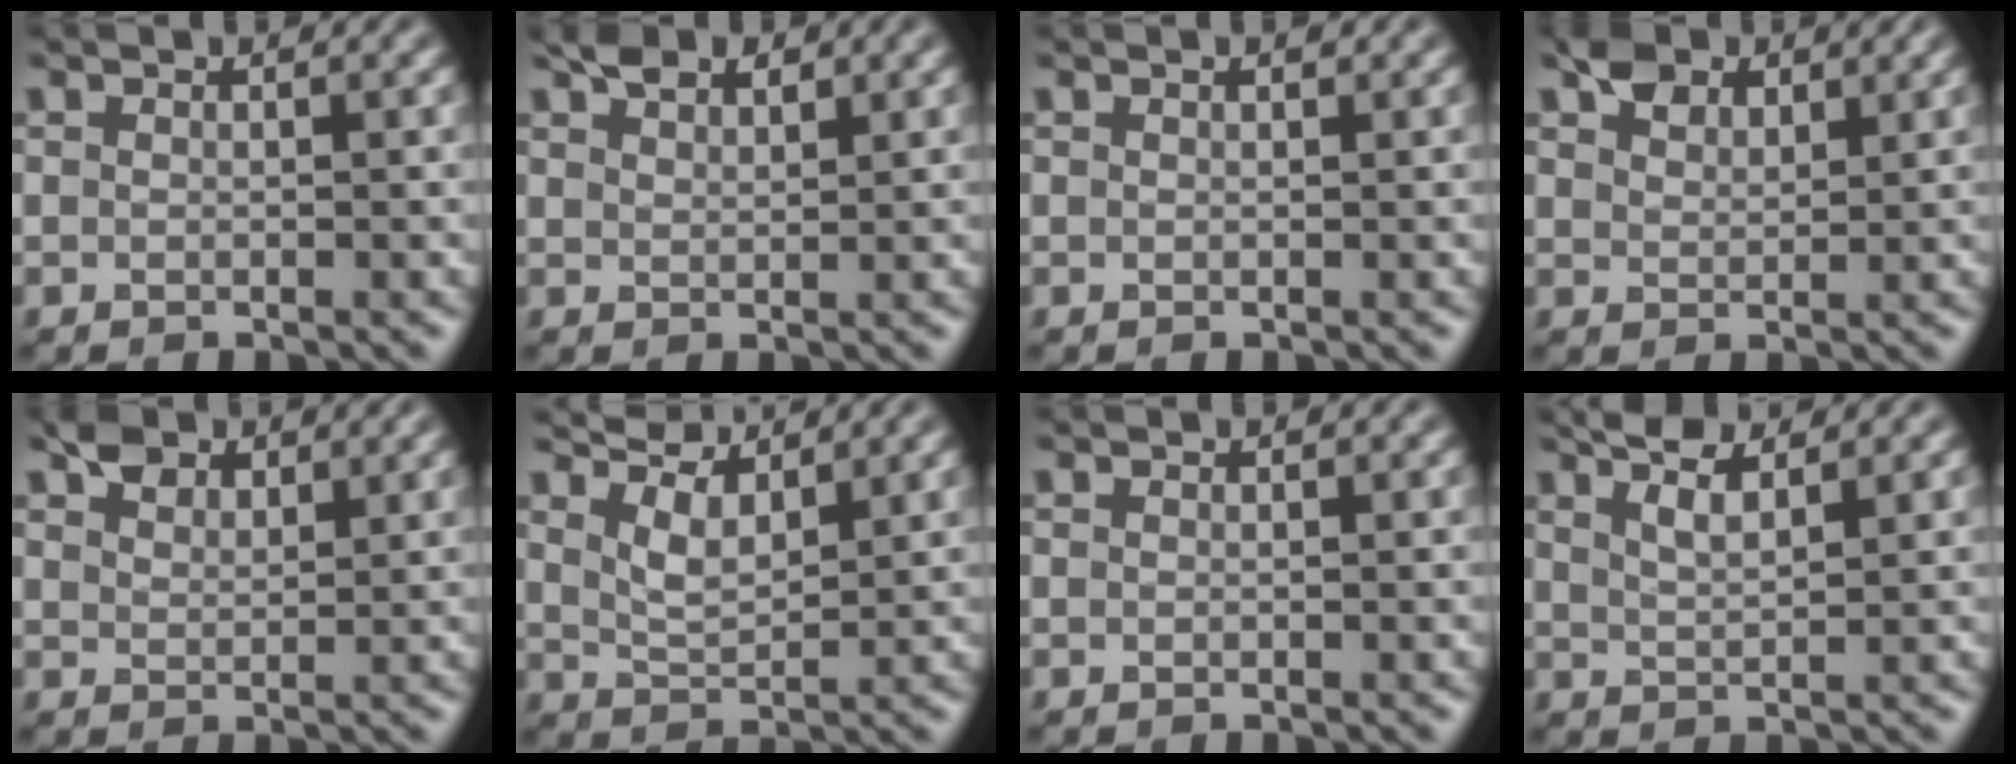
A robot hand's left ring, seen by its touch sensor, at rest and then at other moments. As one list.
[{"total": 2.5, "force": [2.0, 1.0, 1.2], "torque": [-0.018, 0.005, 0.037]}, {"total": 0.6, "force": [0.4, 0.1, 0.4], "torque": [-0.007, 0.002, 0.006]}, {"total": 3.0, "force": [2.2, 1.7, 1.1], "torque": [-0.025, 0.005, 0.039]}, {"total": 2.7, "force": [2.1, 1.4, 0.9], "torque": [-0.018, 0.005, 0.039]}, {"total": 4.0, "force": [3.4, 1.1, 1.8], "torque": [-0.050, 0.005, 0.061]}, {"total": 0.0}, {"total": 4.0, "force": [2.9, 1.1, 2.5], "torque": [-0.028, 0.016, 0.035]}]